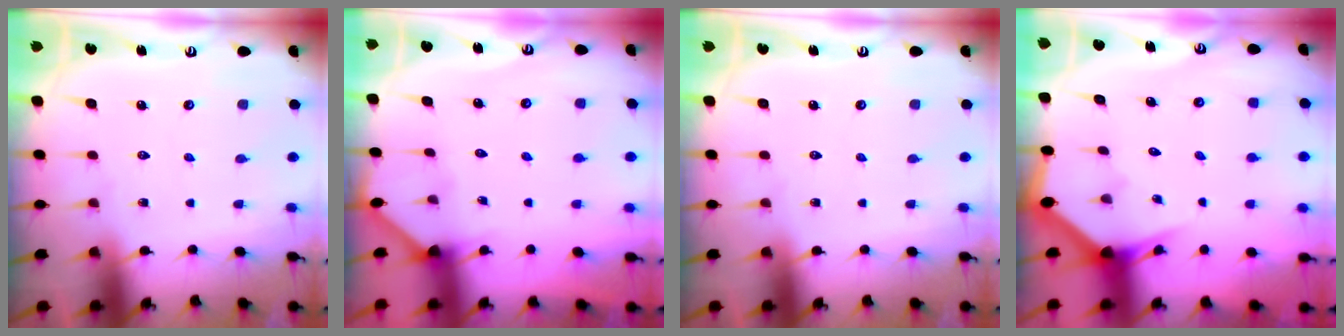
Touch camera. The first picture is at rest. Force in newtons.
{"total": 2.3, "press": 2.3, "slide": 0.3}
{"total": 0.0}
{"total": 2.8, "press": 2.8, "slide": 0.1}